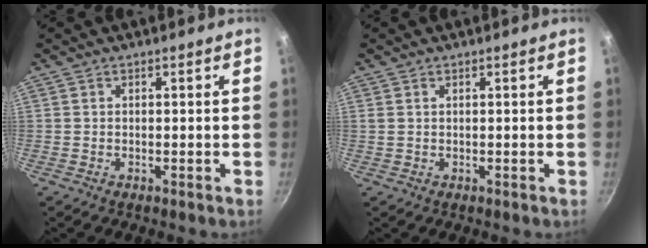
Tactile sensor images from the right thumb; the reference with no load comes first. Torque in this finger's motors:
{"motor_torque": [0.09, -0.13, 0.16, 0.20, -0.03]}